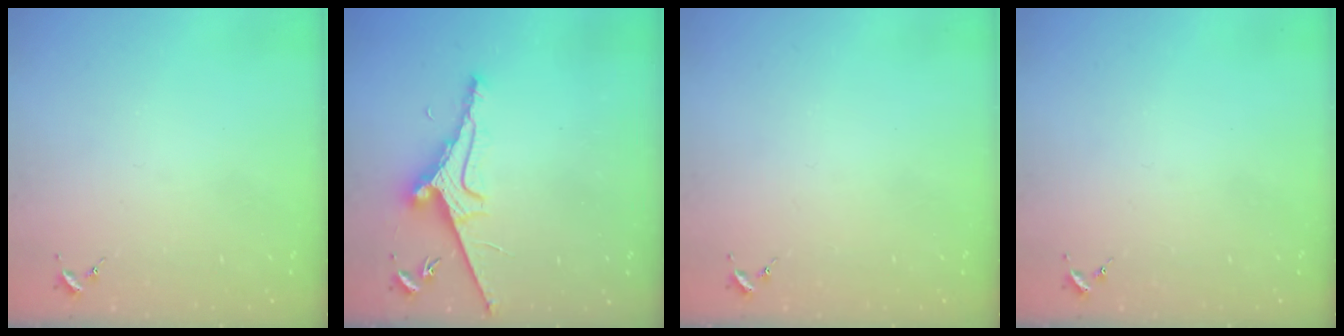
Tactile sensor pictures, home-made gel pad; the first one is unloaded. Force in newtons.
{"total": 8.6, "press": 8.5, "slide": 1.1}
{"total": 0.0}
{"total": 0.0}